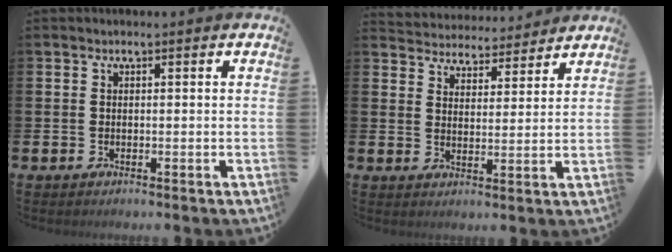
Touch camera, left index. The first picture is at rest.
{"total": 4.5, "force": [4.4, 1.0, -0.4], "torque": [-0.007, -0.036, 0.075]}